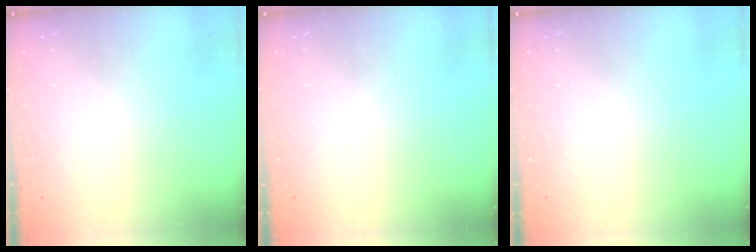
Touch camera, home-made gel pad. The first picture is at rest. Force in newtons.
{"total": 0.0}
{"total": 0.0}